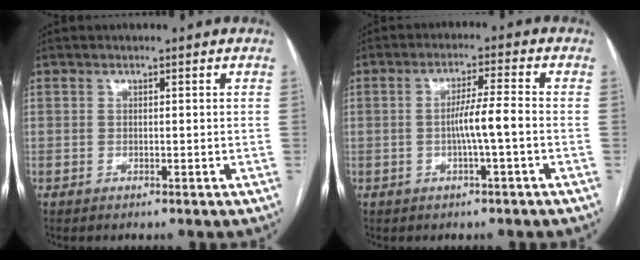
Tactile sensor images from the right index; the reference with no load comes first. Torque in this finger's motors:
{"motor_torque": [0.97, -0.18, 0.47, 0.09]}